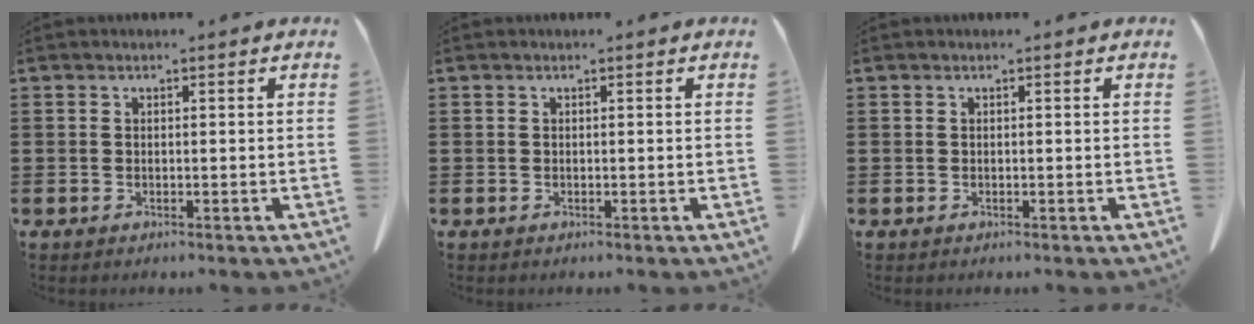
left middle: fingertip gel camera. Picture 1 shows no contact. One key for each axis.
{"total": 0.0}
{"total": 0.0}